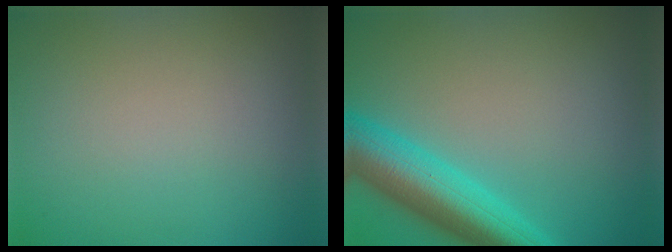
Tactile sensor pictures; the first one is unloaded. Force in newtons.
{"total": 7.3, "press": 7.3, "slide": 0.3}